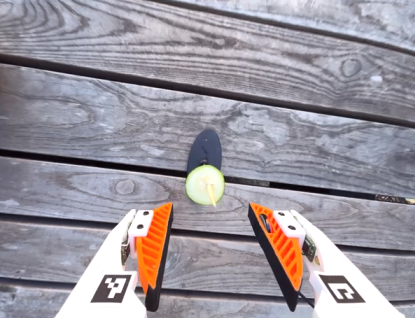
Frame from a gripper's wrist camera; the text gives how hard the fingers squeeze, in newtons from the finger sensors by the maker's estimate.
{"total": 0.5, "left": 0.3, "right": 0.7}